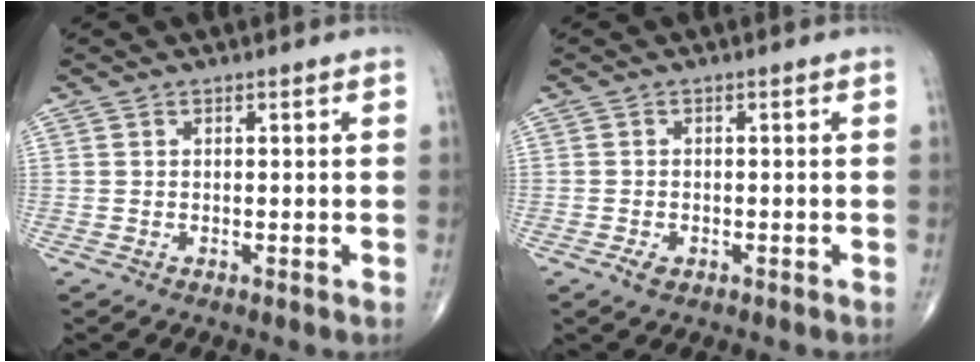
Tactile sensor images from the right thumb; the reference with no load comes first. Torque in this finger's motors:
{"motor_torque": [-0.50, -0.04, -0.04, 0.02, 0.05]}